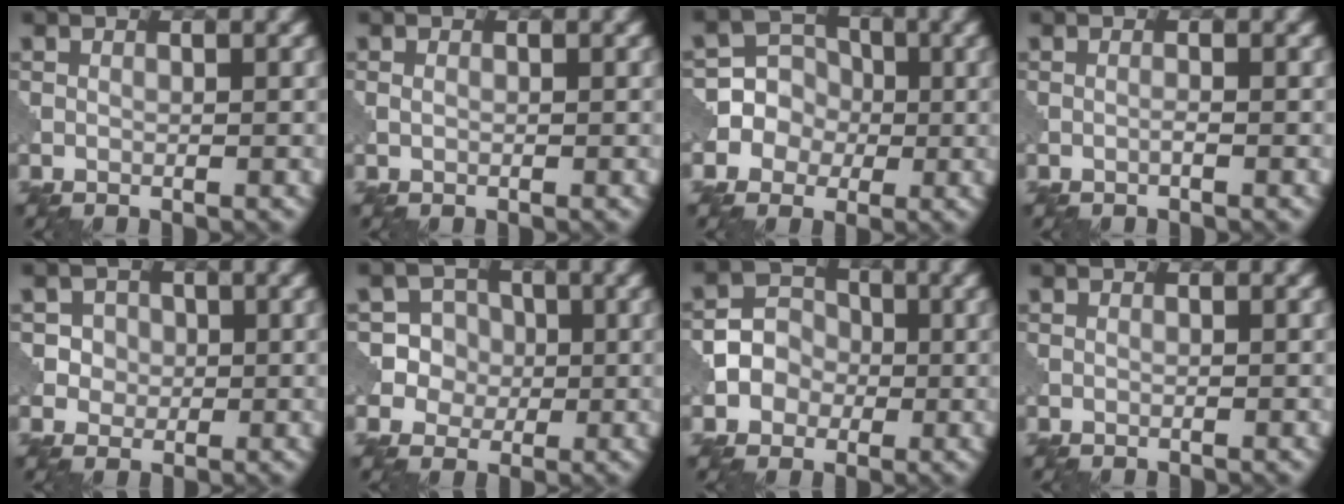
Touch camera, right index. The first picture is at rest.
{"total": 0.5, "force": [0.1, 0.4, 0.3], "torque": [-0.007, 0.001, 0.002]}
{"total": 5.6, "force": [-0.9, 5.4, 1.4], "torque": [-0.013, 0.028, -0.041]}
{"total": 0.5, "force": [-0.3, 0.0, 0.4], "torque": [-0.009, 0.003, -0.008]}
{"total": 3.5, "force": [0.8, 3.2, 1.1], "torque": [-0.008, 0.004, 0.013]}
{"total": 7.4, "force": [0.6, 7.1, 1.8], "torque": [-0.042, 0.030, 0.002]}
{"total": 3.9, "force": [-0.8, 3.6, 1.3], "torque": [0.000, 0.008, -0.026]}
{"total": 0.0}